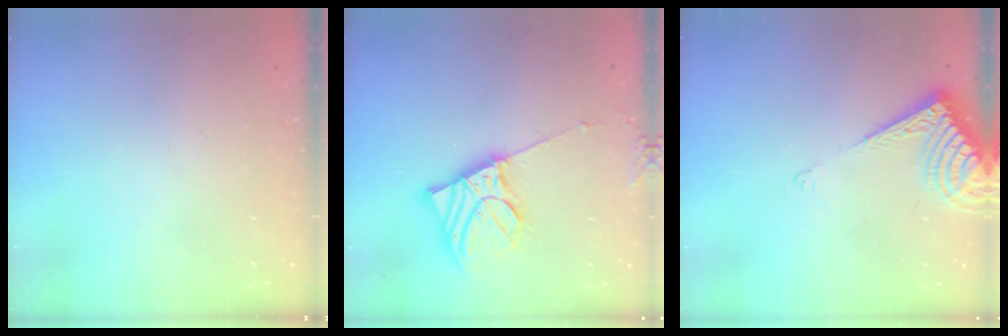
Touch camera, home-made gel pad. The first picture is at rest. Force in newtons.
{"total": 10.2, "press": 10.0, "slide": 2.1}
{"total": 8.6, "press": 8.4, "slide": 1.7}